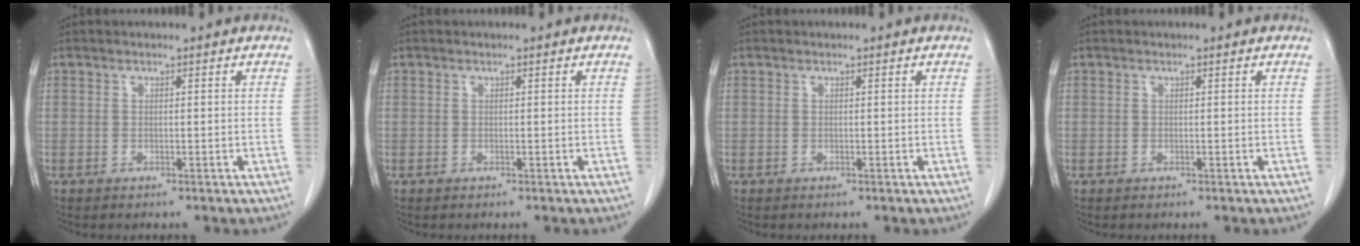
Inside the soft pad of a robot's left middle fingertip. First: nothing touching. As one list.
[{"total": 0.0}, {"total": 0.0}, {"total": 0.0}]